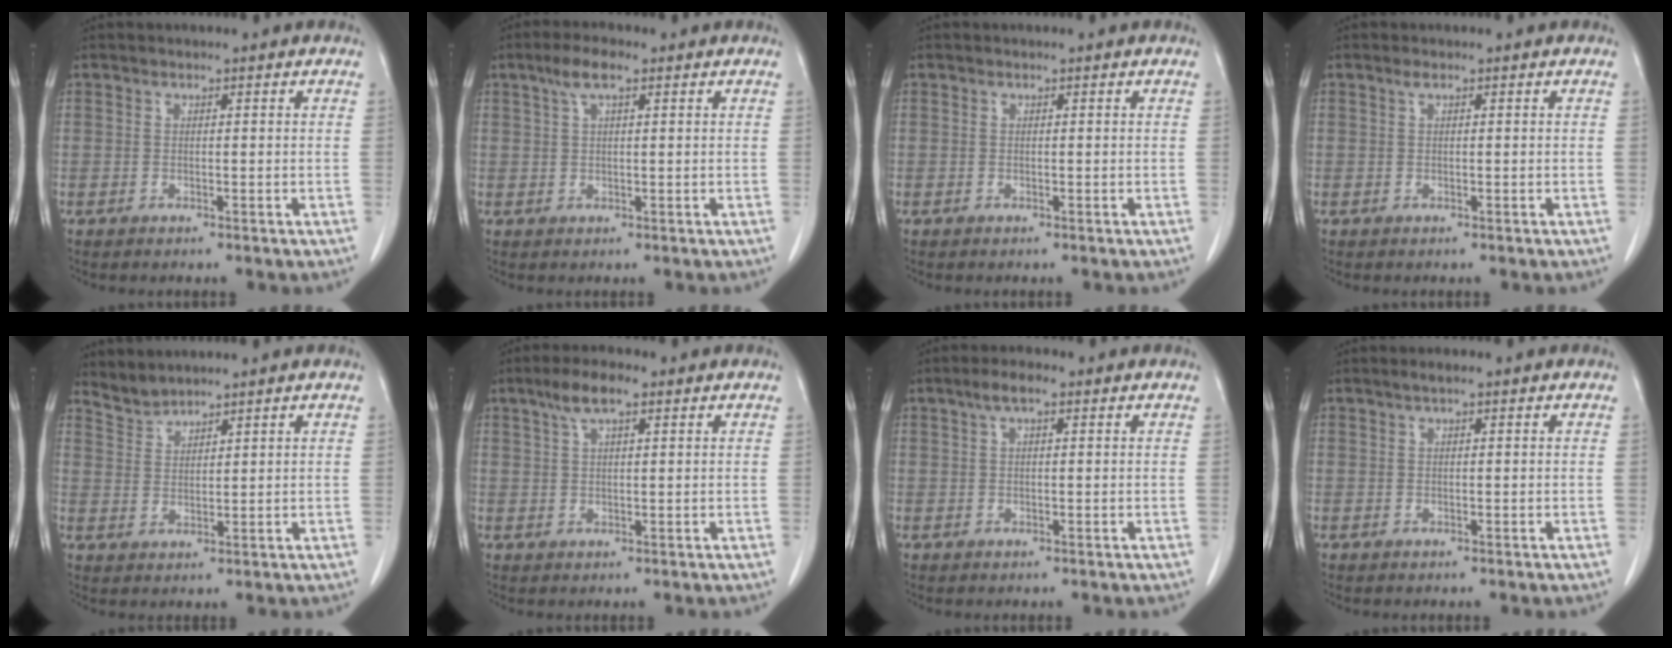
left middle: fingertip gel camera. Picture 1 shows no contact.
{"total": 3.7, "force": [2.1, 0.9, 2.9], "torque": [-0.064, 0.013, 0.043]}
{"total": 0.0}
{"total": 0.6, "force": [0.4, 0.1, 0.5], "torque": [-0.011, 0.004, 0.006]}
{"total": 2.9, "force": [2.8, 0.0, -0.4], "torque": [0.005, 0.002, 0.064]}
{"total": 4.6, "force": [2.8, 1.2, 3.5], "torque": [-0.074, 0.013, 0.054]}
{"total": 2.9, "force": [1.5, 0.8, 2.3], "torque": [-0.047, 0.014, 0.029]}
{"total": 1.1, "force": [0.7, 0.0, 0.9], "torque": [-0.019, 0.008, 0.011]}